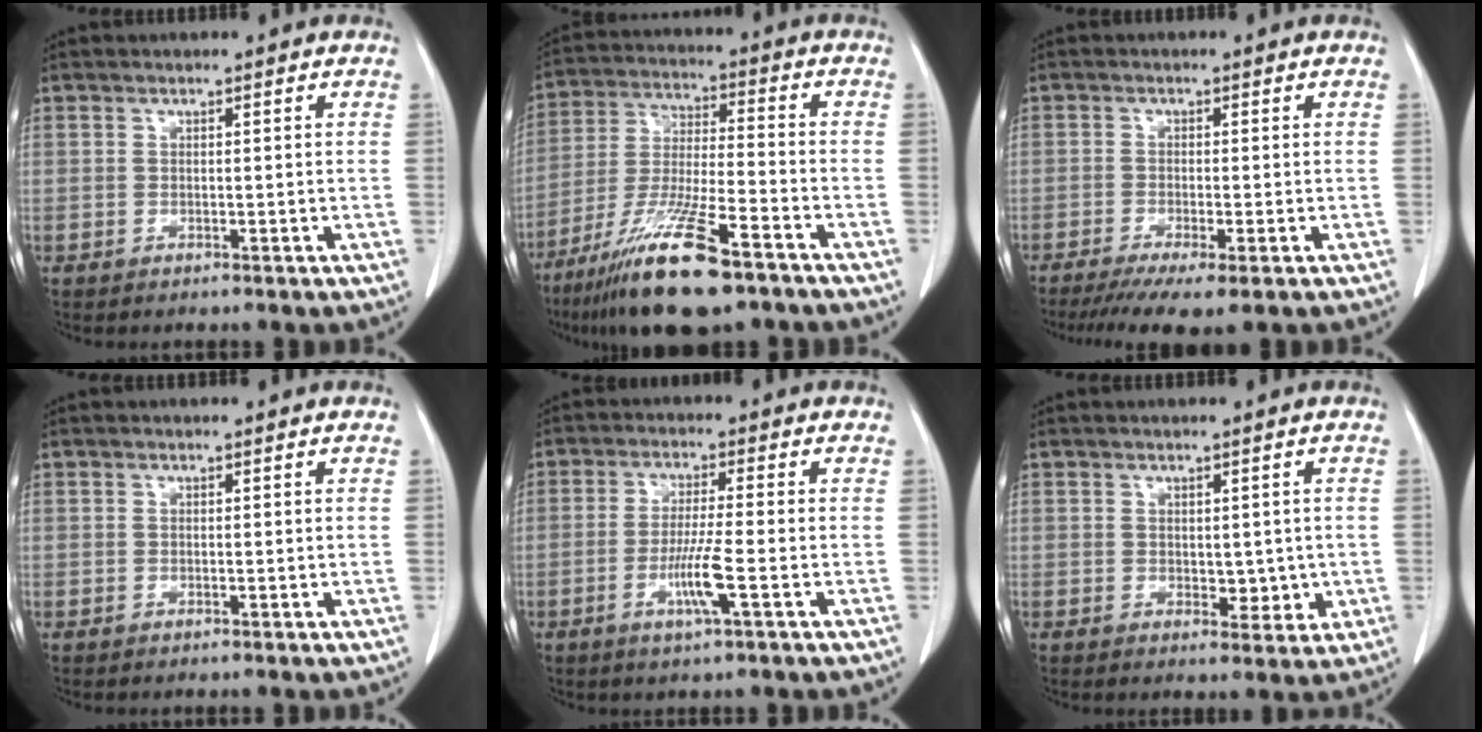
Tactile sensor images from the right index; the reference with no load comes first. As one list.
[{"total": 16.3, "force": [-10.5, 2.1, 12.3], "torque": [-0.246, -0.041, -0.193]}, {"total": 7.5, "force": [-5.2, 0.6, 5.3], "torque": [-0.079, -0.019, -0.084]}, {"total": 0.0}, {"total": 6.1, "force": [-2.2, -0.4, 5.7], "torque": [-0.106, -0.012, -0.042]}, {"total": 3.5, "force": [-0.1, 2.1, 2.8], "torque": [-0.027, -0.004, 0.007]}]